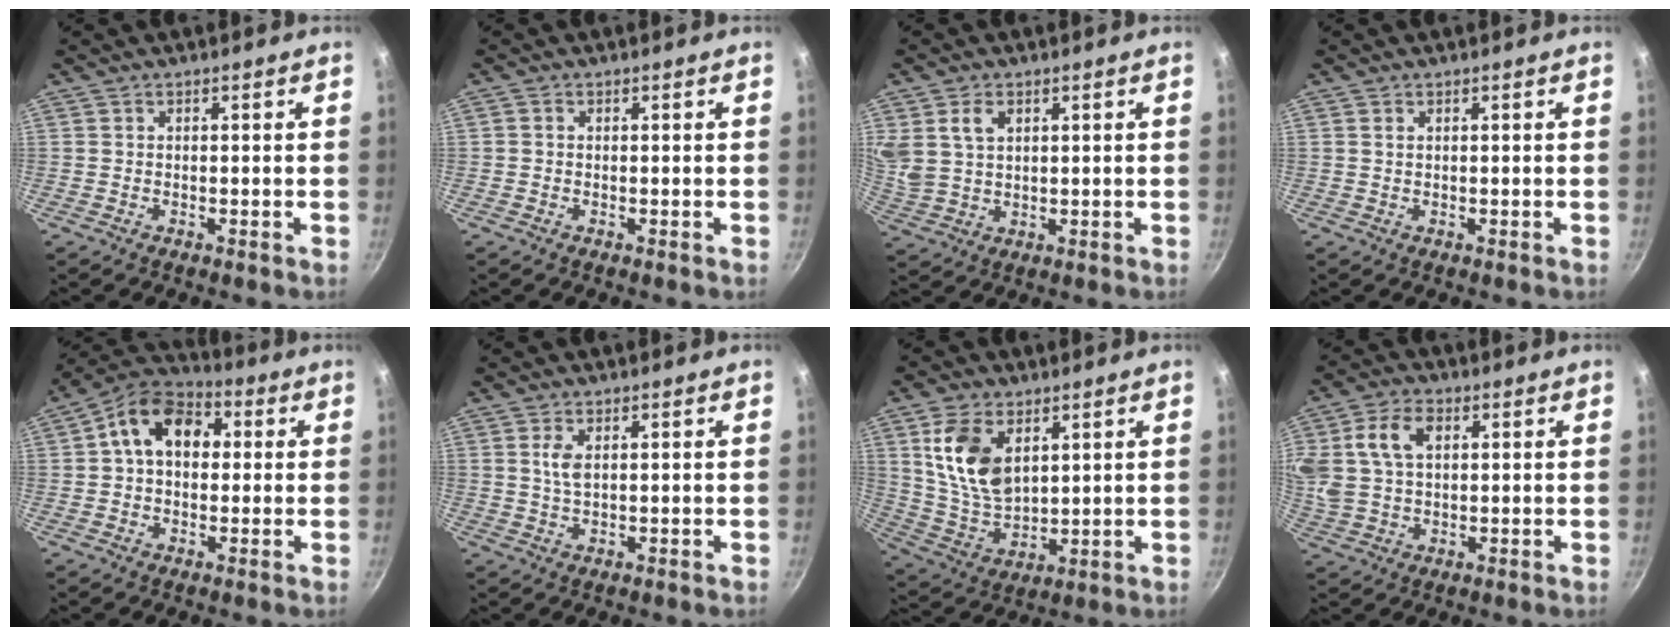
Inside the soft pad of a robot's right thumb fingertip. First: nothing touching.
{"total": 0.5, "force": [0.0, 0.5, 0.2], "torque": [-0.004, 0.003, -0.002]}
{"total": 6.8, "force": [2.7, 4.7, 4.2], "torque": [-0.072, -0.010, 0.061]}
{"total": 0.5, "force": [0.3, 0.3, 0.3], "torque": [-0.006, 0.001, 0.005]}
{"total": 12.2, "force": [2.0, 8.7, 8.3], "torque": [-0.100, 0.027, 0.012]}
{"total": 3.0, "force": [0.8, 1.5, 2.5], "torque": [-0.047, -0.004, 0.017]}
{"total": 13.3, "force": [4.7, 8.2, 9.4], "torque": [-0.163, -0.029, 0.103]}
{"total": 13.6, "force": [3.5, 9.3, 9.3], "torque": [-0.195, 0.016, 0.064]}